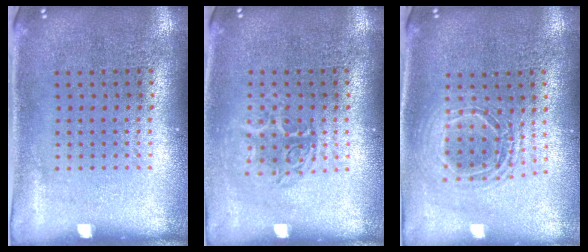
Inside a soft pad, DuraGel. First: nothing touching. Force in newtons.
{"total": 1.4, "press": 1.1, "slide": 0.7}
{"total": 1.5, "press": 1.3, "slide": 0.7}